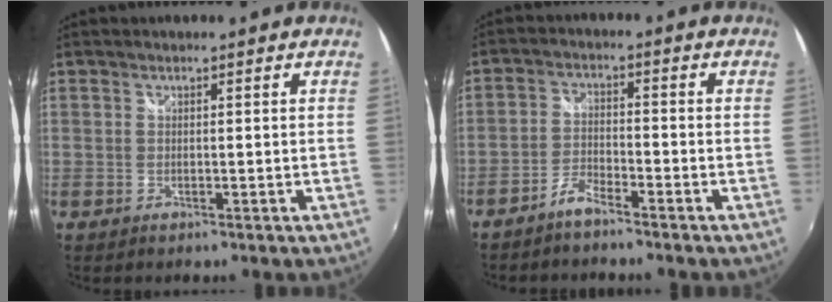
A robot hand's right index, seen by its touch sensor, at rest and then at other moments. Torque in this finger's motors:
{"motor_torque": [0.07, -0.12, -0.01, 0.00]}